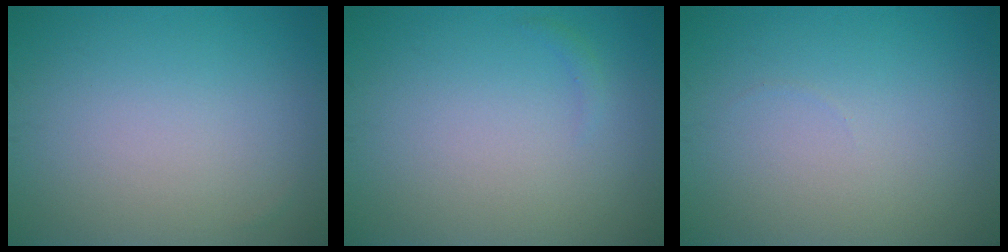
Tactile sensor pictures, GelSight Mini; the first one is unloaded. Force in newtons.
{"total": 0.6, "press": 0.5, "slide": 0.1}
{"total": 0.0}